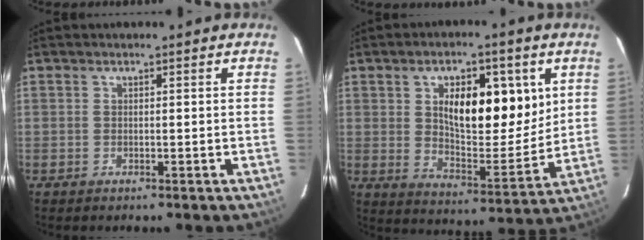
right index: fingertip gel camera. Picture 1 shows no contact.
{"total": 13.7, "force": [4.8, 5.9, 11.4], "torque": [-0.167, 0.000, 0.090]}